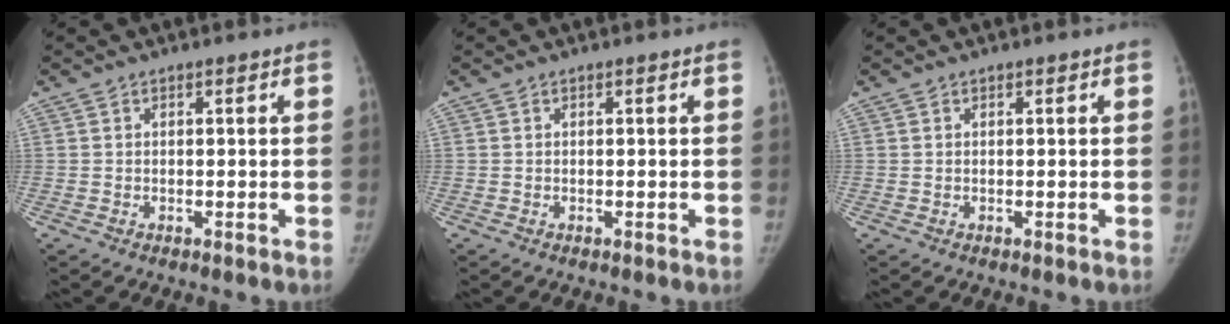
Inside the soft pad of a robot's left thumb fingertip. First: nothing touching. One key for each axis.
{"total": 0.0}
{"total": 0.0}